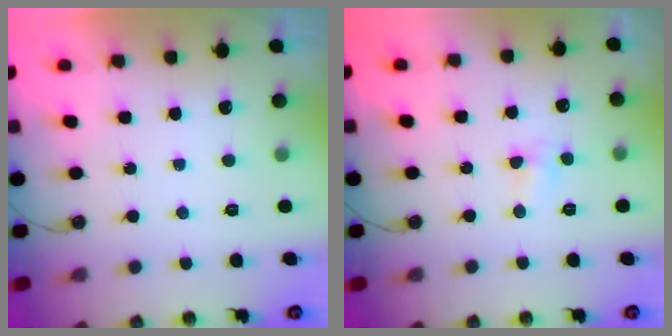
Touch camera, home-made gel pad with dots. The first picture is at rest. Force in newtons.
{"total": 3.9, "press": 3.9, "slide": 0.5}